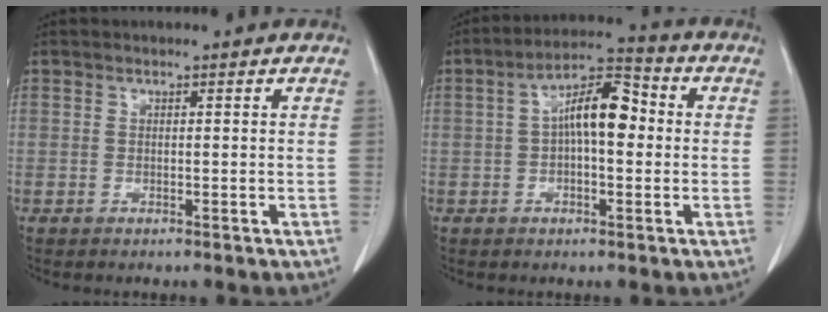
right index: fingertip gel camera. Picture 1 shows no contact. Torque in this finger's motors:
{"motor_torque": [1.30, -0.01, 0.63, 0.17]}